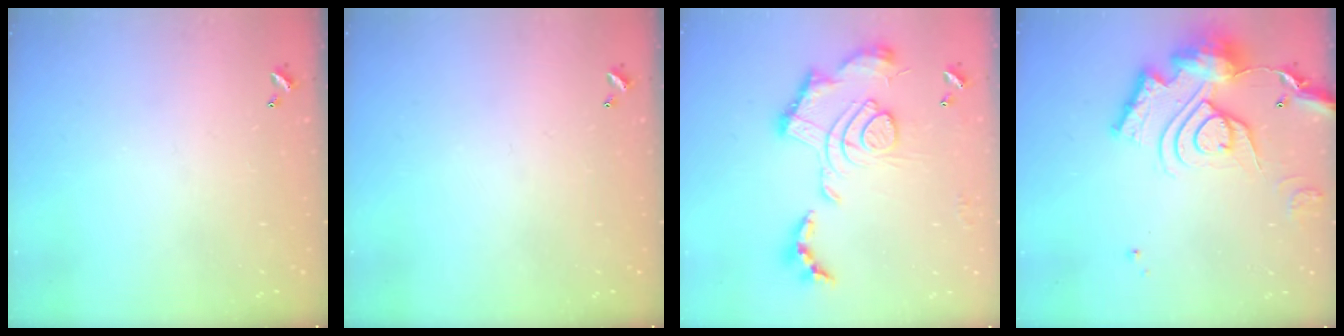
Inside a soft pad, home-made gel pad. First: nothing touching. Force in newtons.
{"total": 0.0}
{"total": 2.4, "press": 1.9, "slide": 1.5}
{"total": 21.9, "press": 21.7, "slide": 2.3}